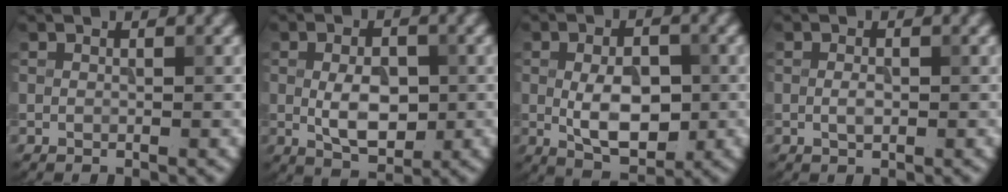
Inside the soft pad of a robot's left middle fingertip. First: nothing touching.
{"total": 4.6, "force": [-0.3, 2.6, 3.8], "torque": [-0.070, -0.002, -0.001]}
{"total": 5.9, "force": [-0.4, 3.3, 4.9], "torque": [-0.089, -0.004, -0.005]}
{"total": 1.2, "force": [-0.2, 0.5, 1.0], "torque": [-0.023, 0.000, -0.006]}